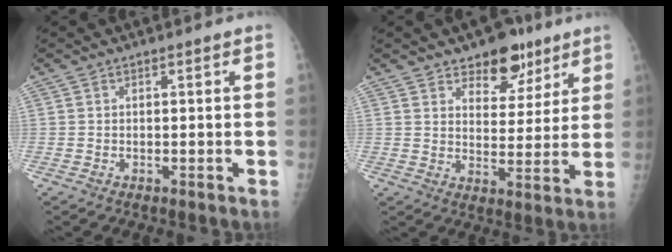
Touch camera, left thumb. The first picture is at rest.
{"total": 9.8, "force": [6.7, 5.6, 4.4], "torque": [-0.017, -0.040, 0.101]}